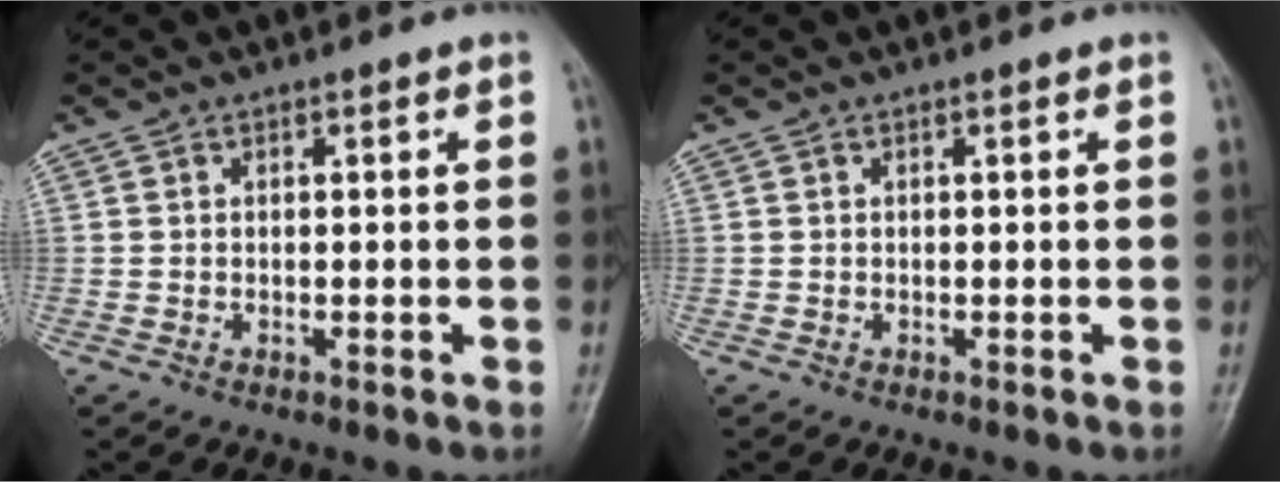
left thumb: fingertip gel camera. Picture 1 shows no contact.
{"total": 0.0}